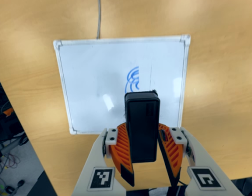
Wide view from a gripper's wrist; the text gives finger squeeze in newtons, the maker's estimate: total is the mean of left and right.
{"total": 8.9, "left": 9.7, "right": 8.1}